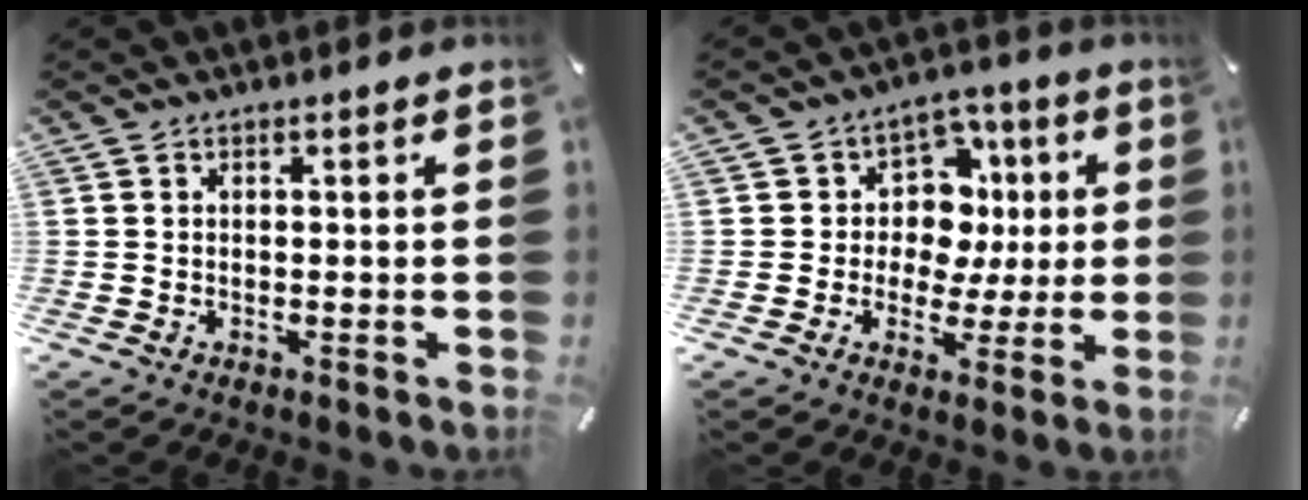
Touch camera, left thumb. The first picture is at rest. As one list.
[{"total": 10.5, "force": [0.9, 9.7, 3.9], "torque": [-0.060, 0.000, 0.023]}]